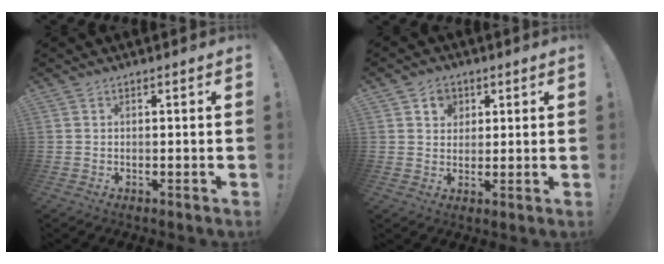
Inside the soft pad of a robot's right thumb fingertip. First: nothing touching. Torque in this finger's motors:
{"motor_torque": [0.14, 0.50, 0.09, -0.06, 0.00]}